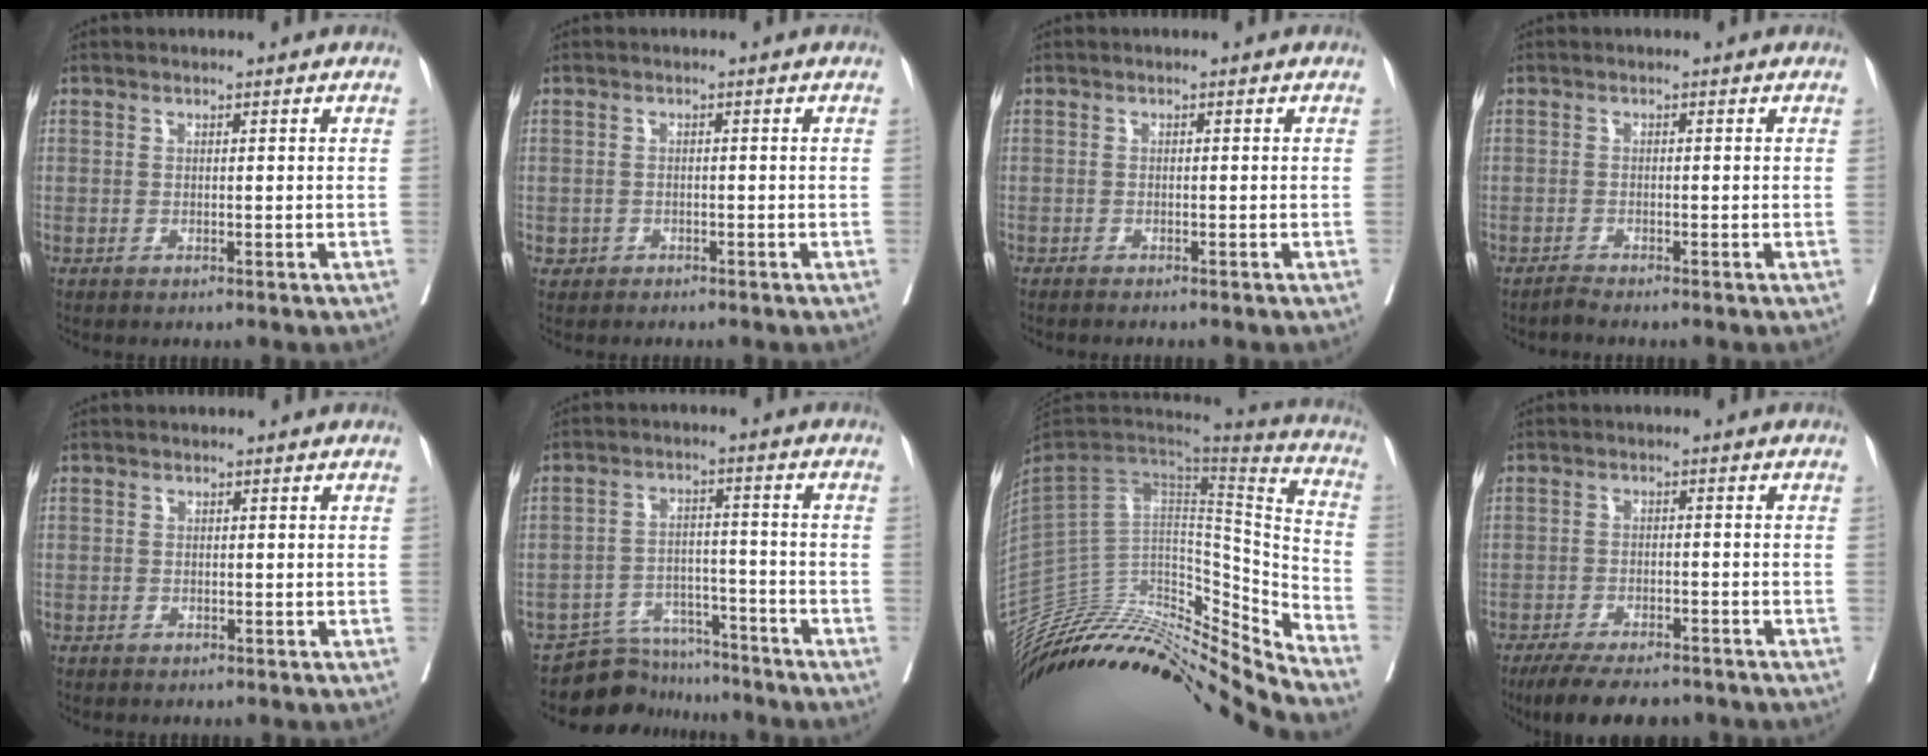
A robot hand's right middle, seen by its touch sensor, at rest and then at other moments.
{"total": 1.0, "force": [-0.7, 0.8, 0.1], "torque": [-0.005, 0.004, -0.011]}
{"total": 2.2, "force": [-2.0, 0.0, 1.1], "torque": [-0.015, -0.001, -0.026]}
{"total": 1.0, "force": [-0.9, -0.2, 0.1], "torque": [-0.002, -0.003, -0.018]}
{"total": 1.1, "force": [-0.5, 1.0, -0.1], "torque": [-0.001, 0.007, -0.010]}
{"total": 8.4, "force": [-7.9, 2.7, -0.6], "torque": [0.017, 0.027, -0.130]}
{"total": 30.4, "force": [-27.6, 3.7, 12.1], "torque": [-0.176, -0.008, -0.431]}
{"total": 9.9, "force": [-8.4, 2.8, 4.3], "torque": [-0.065, -0.010, -0.127]}